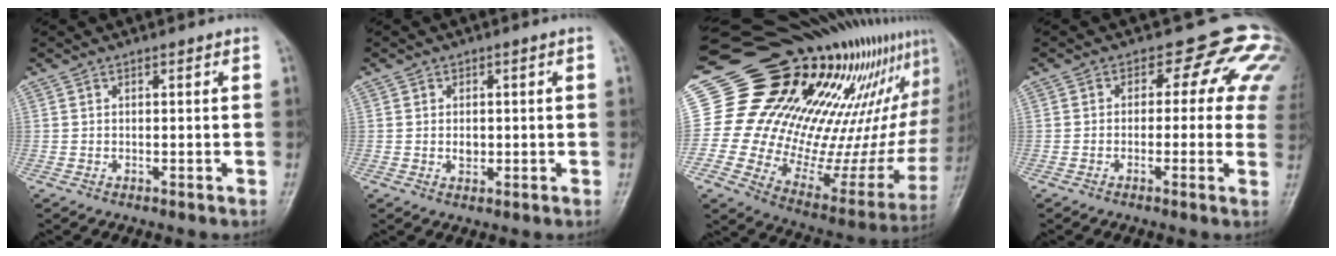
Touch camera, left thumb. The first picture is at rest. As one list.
[{"total": 2.2, "force": [-0.1, 1.8, 1.3], "torque": [-0.007, 0.004, 0.000]}, {"total": 33.5, "force": [17.4, 17.0, 23.0], "torque": [-0.321, -0.028, 0.271]}, {"total": 10.2, "force": [2.5, 6.7, 7.2], "torque": [-0.026, 0.009, 0.007]}]